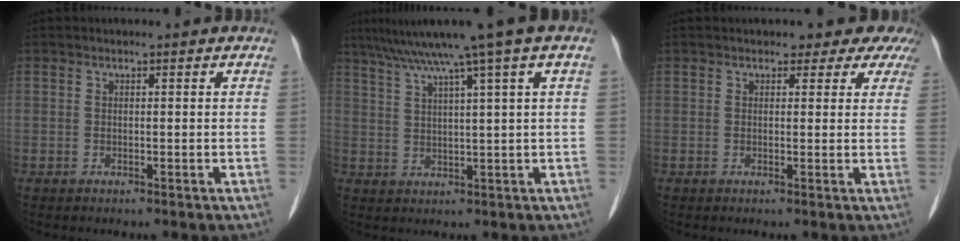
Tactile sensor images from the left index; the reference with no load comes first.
{"total": 11.2, "force": [7.3, -1.8, 8.3], "torque": [-0.132, 0.034, 0.109]}
{"total": 5.4, "force": [4.5, 2.8, 1.1], "torque": [0.010, 0.002, 0.027]}